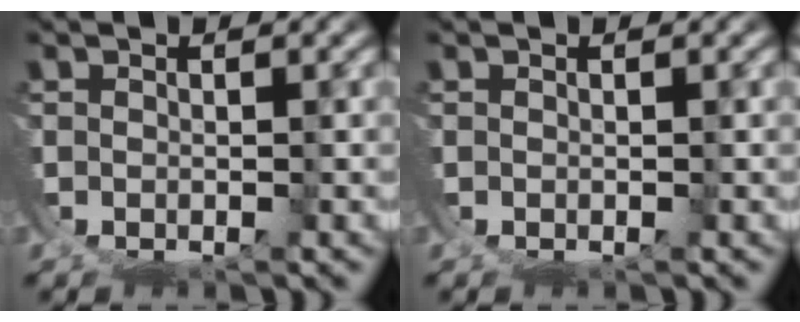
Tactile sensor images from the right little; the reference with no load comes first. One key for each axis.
{"total": 0.0}